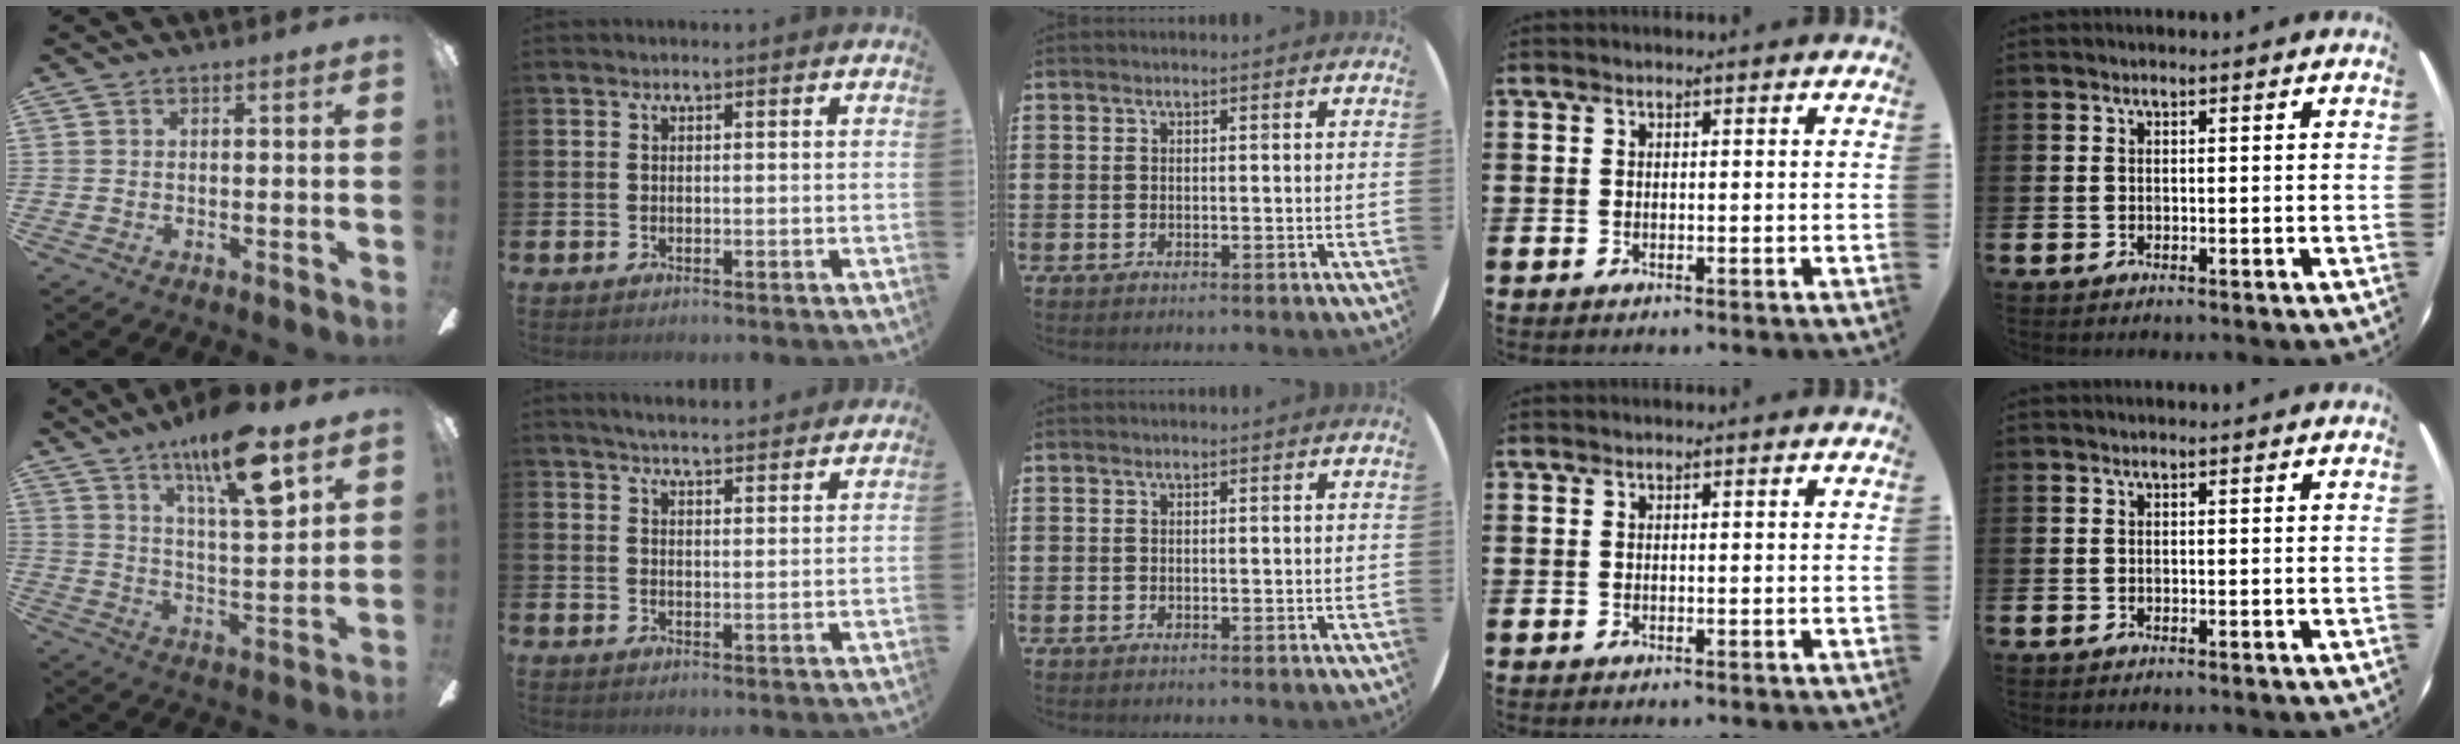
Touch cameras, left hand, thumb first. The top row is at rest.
{"thumb": {"total": 16.8, "force": [10.7, 4.4, 12.2], "torque": [-0.198, -0.050, 0.169]}, "index": {"total": 4.3, "force": [4.3, 0.0, 0.6], "torque": [-0.023, -0.024, 0.077]}}